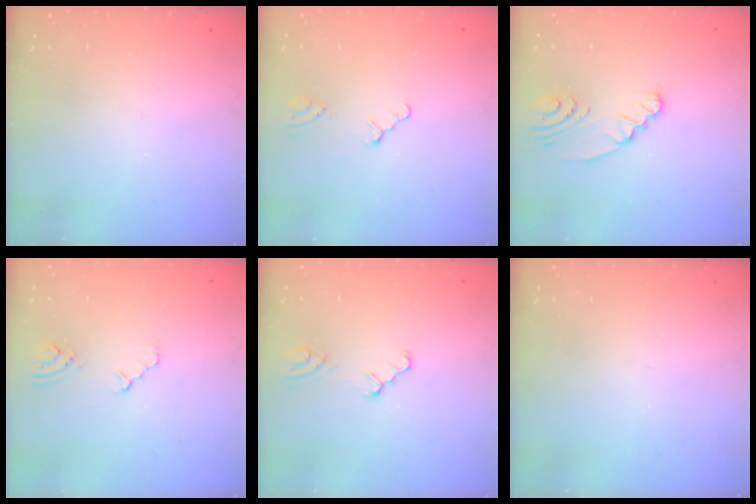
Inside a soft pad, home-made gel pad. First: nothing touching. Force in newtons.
{"total": 0.6, "press": 0.6, "slide": 0.2}
{"total": 3.8, "press": 3.5, "slide": 1.4}
{"total": 2.4, "press": 2.3, "slide": 0.4}
{"total": 1.6, "press": 1.6, "slide": 0.2}
{"total": 0.0}